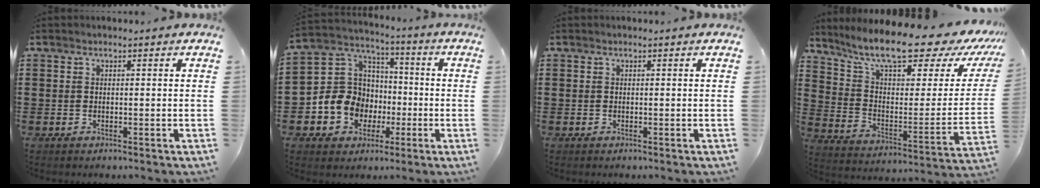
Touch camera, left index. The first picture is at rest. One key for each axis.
{"total": 9.6, "fx": -2.2, "fy": 8.9, "fz": 2.7, "tx": -0.099, "ty": 0.011, "tz": -0.038}
{"total": 0.0}
{"total": 13.5, "fx": 11.0, "fy": 2.2, "fz": 7.6, "tx": -0.157, "ty": -0.079, "tz": 0.183}